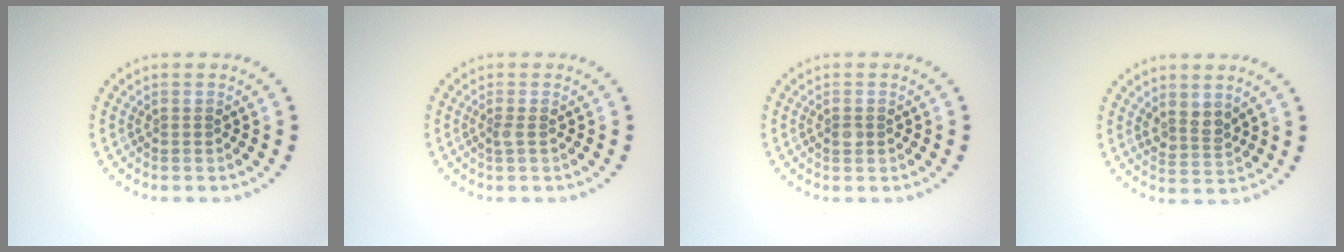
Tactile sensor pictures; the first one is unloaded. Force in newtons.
{"total": 0.7, "press": 0.6, "slide": 0.4}
{"total": 0.9, "press": 0.9, "slide": 0.1}
{"total": 2.1, "press": 1.8, "slide": 1.1}